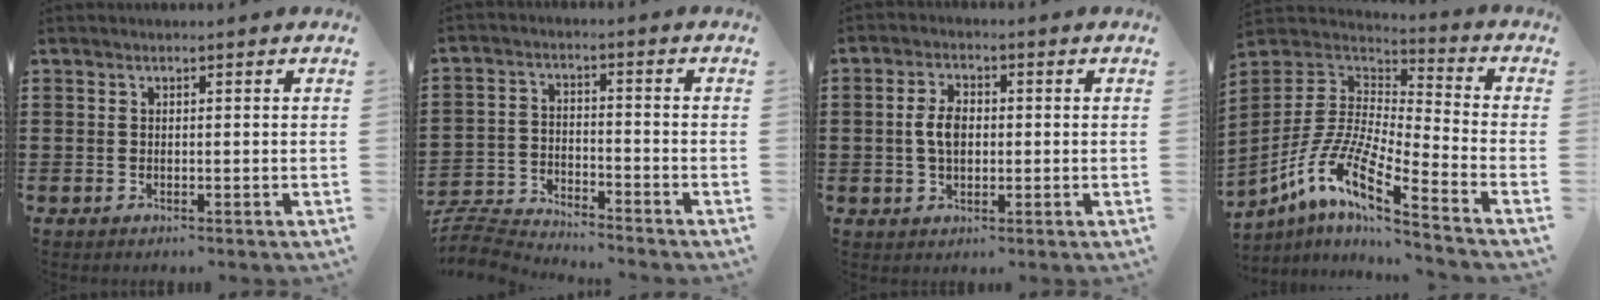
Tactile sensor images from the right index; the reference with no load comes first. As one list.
[{"total": 5.8, "force": [-5.7, 0.5, 0.5], "torque": [-0.027, 0.002, -0.121]}, {"total": 4.5, "force": [0.1, 2.7, 3.6], "torque": [-0.089, 0.005, -0.004]}, {"total": 9.6, "force": [-6.9, 1.4, 6.6], "torque": [-0.159, -0.021, -0.150]}]